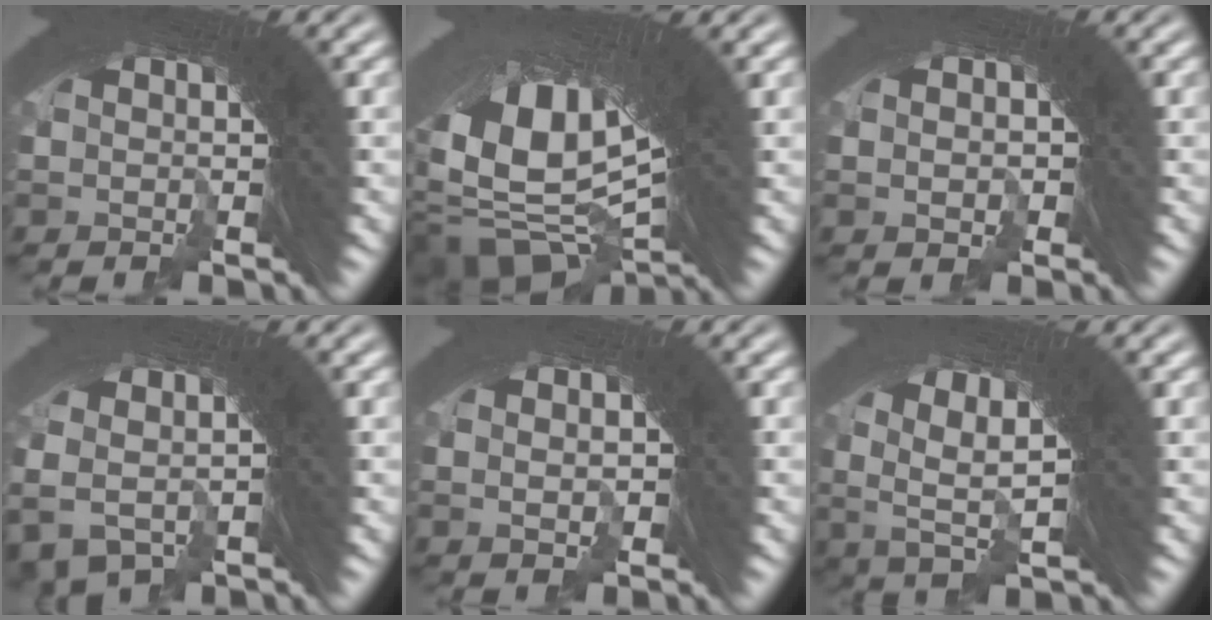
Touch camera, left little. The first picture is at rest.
{"total": 20.1, "force": [-0.3, 12.8, 15.5], "torque": [-0.332, -0.050, 0.018]}
{"total": 1.9, "force": [-0.9, 1.6, 0.1], "torque": [0.002, -0.001, -0.011]}
{"total": 6.3, "force": [0.0, 5.4, 3.3], "torque": [-0.094, -0.006, -0.001]}
{"total": 1.9, "force": [-0.2, 1.8, 0.6], "torque": [-0.003, 0.004, -0.004]}
{"total": 11.3, "force": [1.5, 7.8, 8.0], "torque": [-0.172, -0.015, 0.026]}